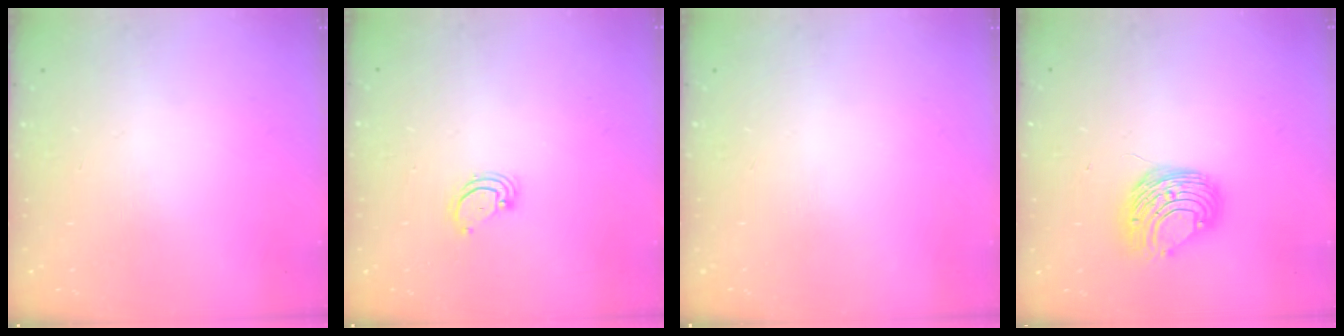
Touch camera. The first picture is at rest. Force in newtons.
{"total": 2.8, "press": 2.8, "slide": 0.2}
{"total": 0.0}
{"total": 8.8, "press": 8.7, "slide": 0.5}